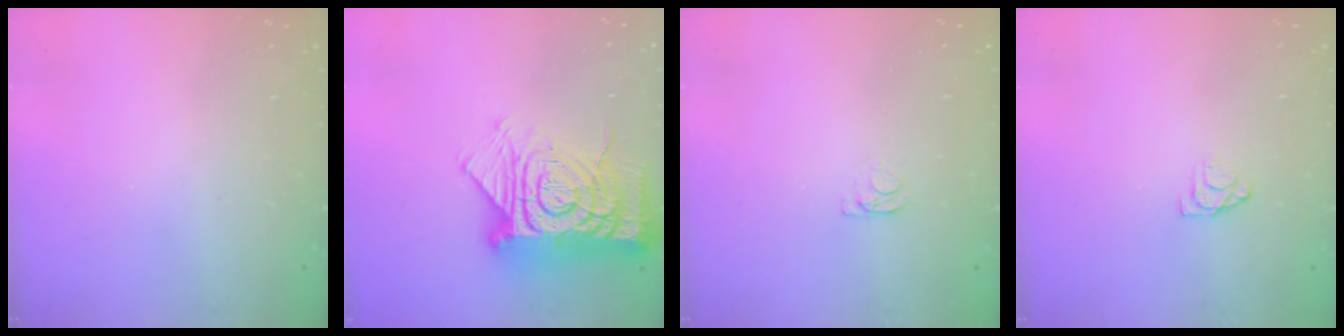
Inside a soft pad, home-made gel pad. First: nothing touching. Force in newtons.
{"total": 21.4, "press": 21.3, "slide": 2.0}
{"total": 1.2, "press": 1.1, "slide": 0.3}
{"total": 4.5, "press": 4.5, "slide": 0.3}